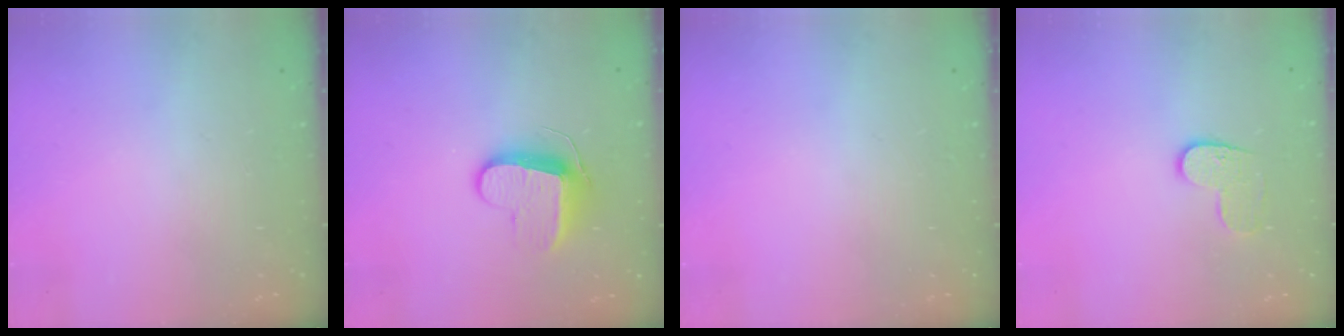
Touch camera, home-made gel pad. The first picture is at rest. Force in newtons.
{"total": 9.9, "press": 9.9, "slide": 0.1}
{"total": 0.0}
{"total": 6.8, "press": 6.8, "slide": 0.1}